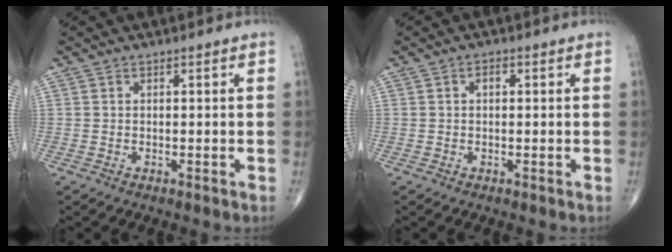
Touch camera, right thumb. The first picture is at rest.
{"total": 1.4, "force": [0.2, 0.9, 1.0], "torque": [-0.011, 0.004, -0.001]}